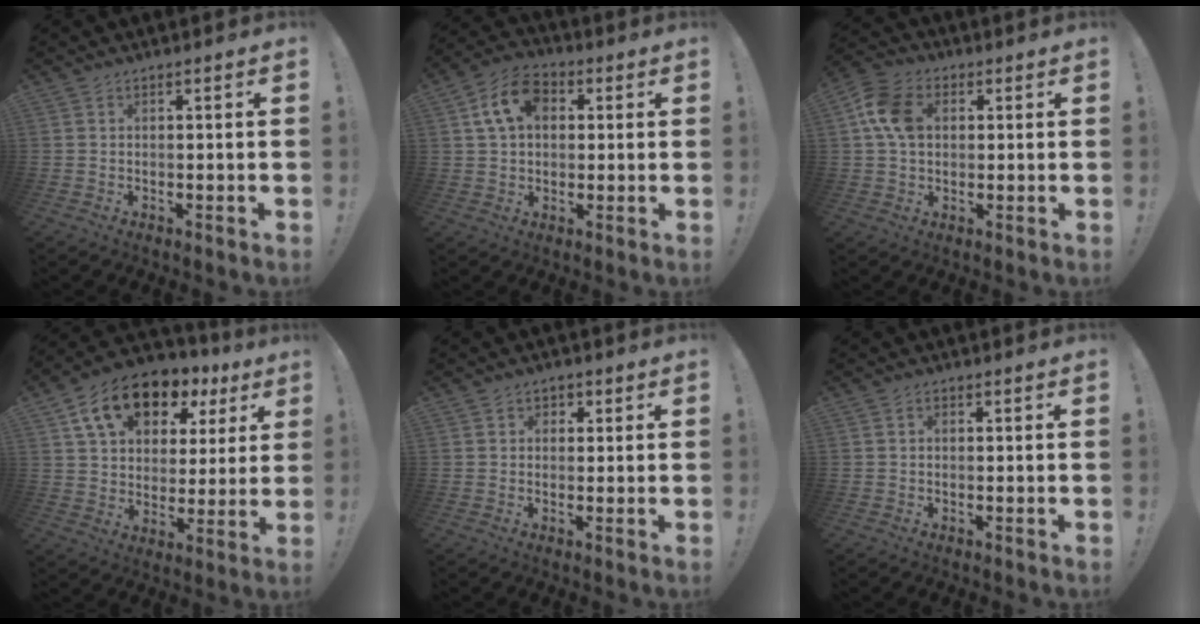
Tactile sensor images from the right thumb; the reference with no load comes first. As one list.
[{"total": 11.7, "force": [3.6, 8.3, 7.4], "torque": [-0.118, 0.008, 0.073]}, {"total": 11.2, "force": [2.2, 8.1, 7.5], "torque": [-0.139, 0.009, 0.044]}, {"total": 16.3, "force": [9.4, 10.2, 8.6], "torque": [-0.140, -0.047, 0.172]}, {"total": 2.2, "force": [0.5, 2.0, 0.8], "torque": [-0.004, 0.000, 0.007]}, {"total": 0.8, "force": [-0.1, 0.6, 0.5], "torque": [-0.013, 0.004, -0.002]}]